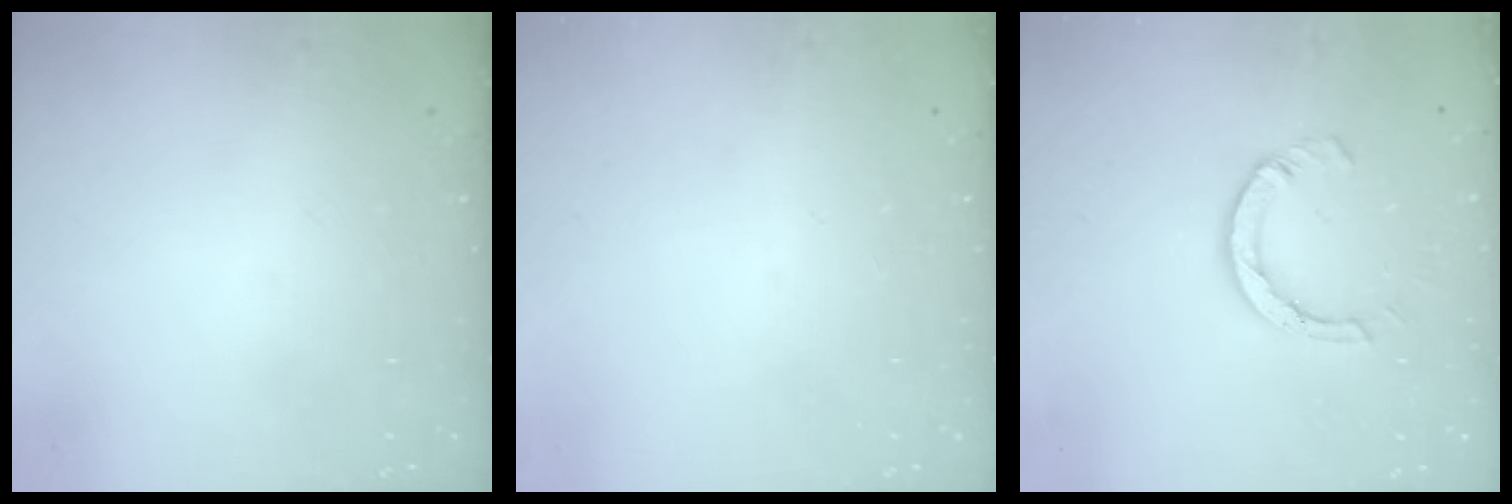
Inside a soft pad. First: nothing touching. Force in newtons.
{"total": 0.0}
{"total": 5.5, "press": 5.5, "slide": 0.6}